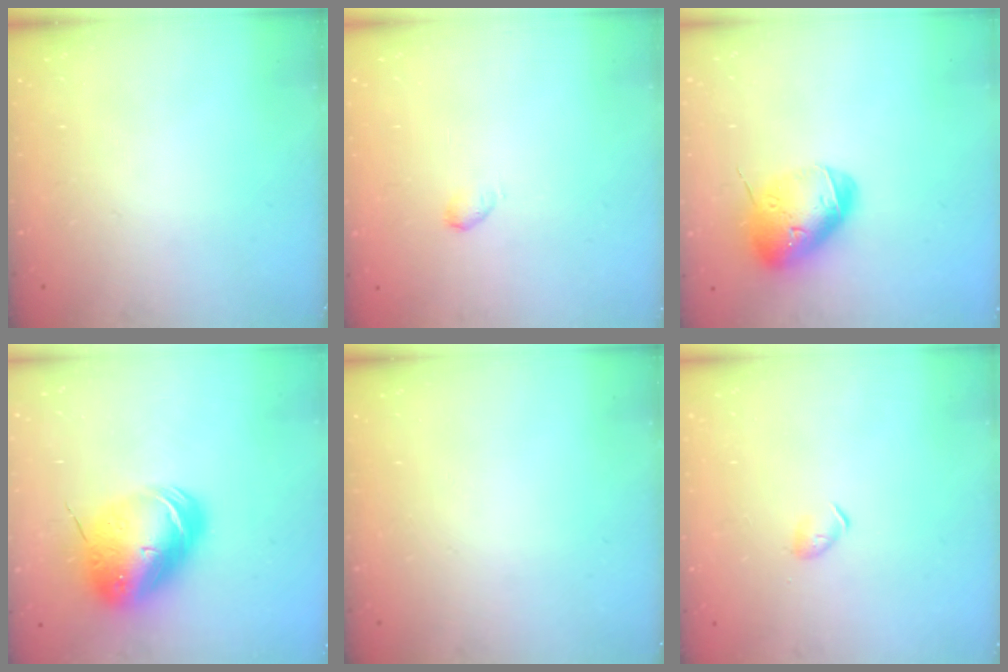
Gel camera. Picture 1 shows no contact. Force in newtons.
{"total": 2.9, "press": 2.9, "slide": 0.4}
{"total": 15.7, "press": 15.5, "slide": 2.5}
{"total": 15.9, "press": 15.7, "slide": 2.9}
{"total": 0.0}
{"total": 3.0, "press": 2.9, "slide": 0.6}